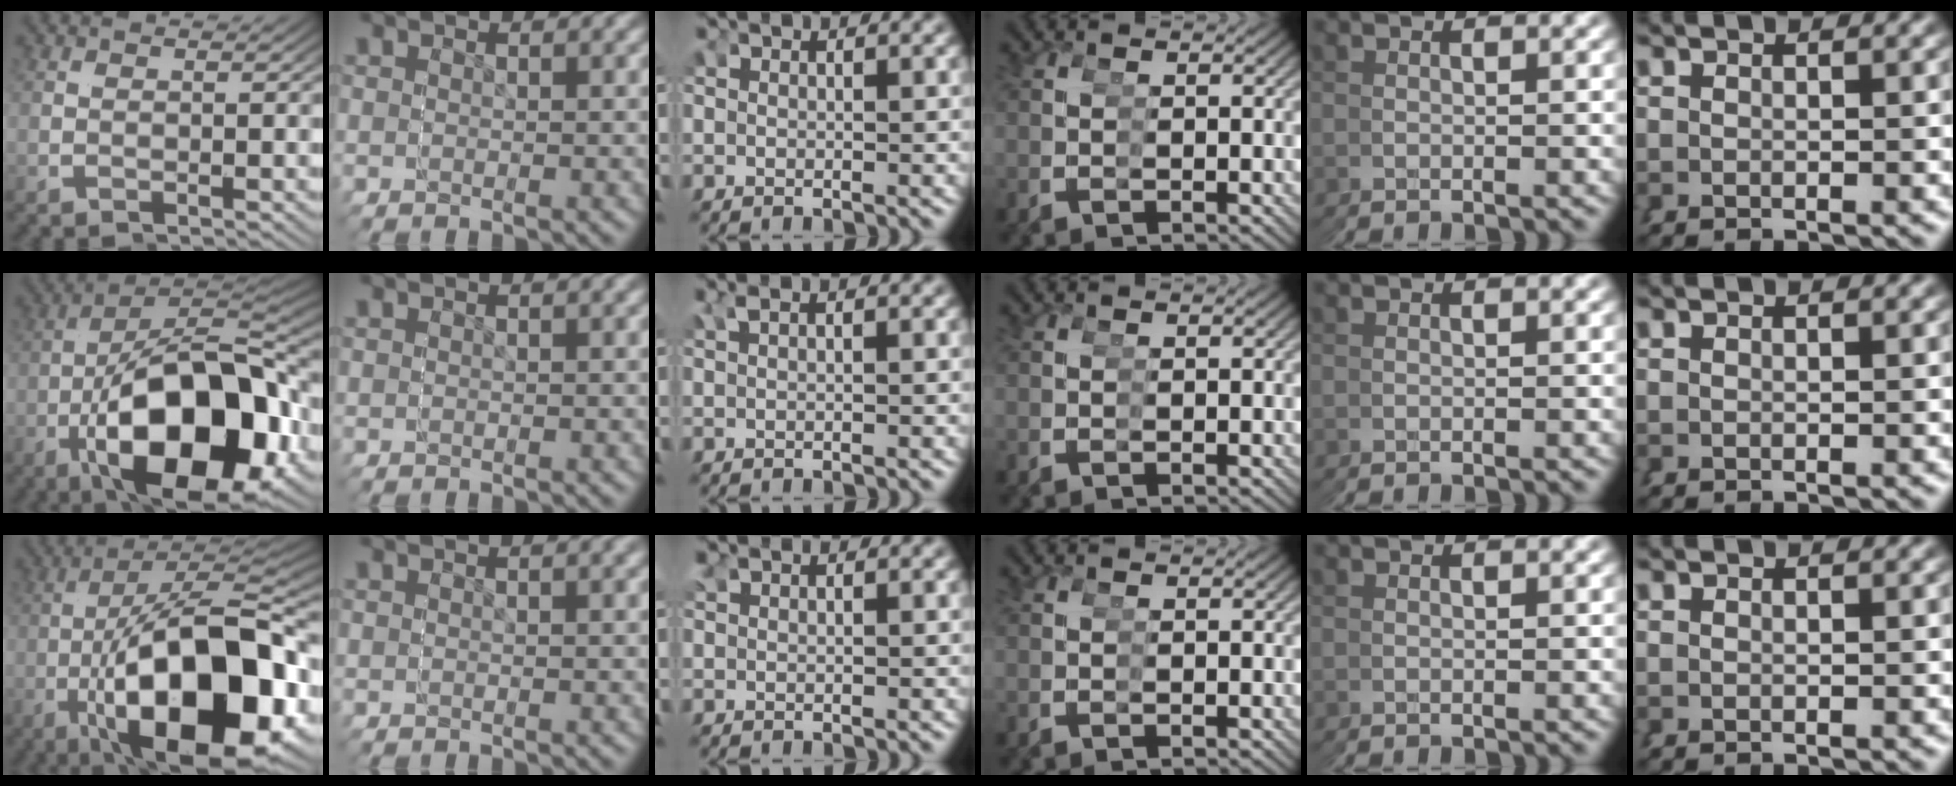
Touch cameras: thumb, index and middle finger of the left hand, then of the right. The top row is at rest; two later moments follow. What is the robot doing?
{"motion": "grasp_and_lifting", "object": "screwdriver"}